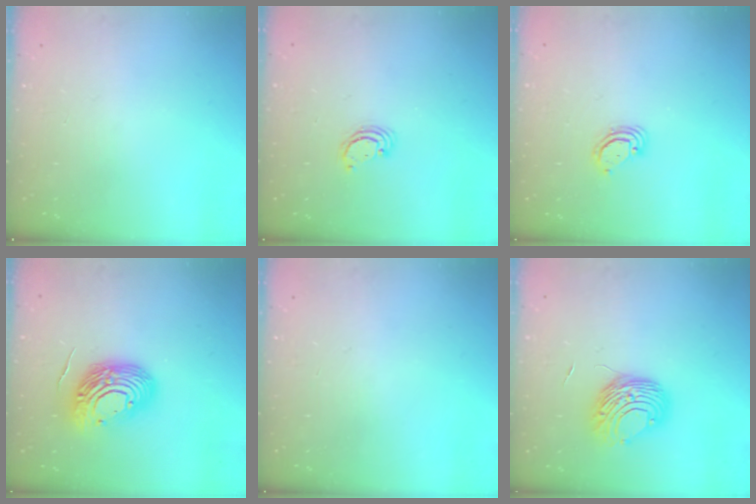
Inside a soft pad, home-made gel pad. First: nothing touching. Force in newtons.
{"total": 2.6, "press": 2.6, "slide": 0.3}
{"total": 2.9, "press": 2.9, "slide": 0.2}
{"total": 15.1, "press": 15.0, "slide": 2.0}
{"total": 0.0}
{"total": 9.2, "press": 9.2, "slide": 0.5}